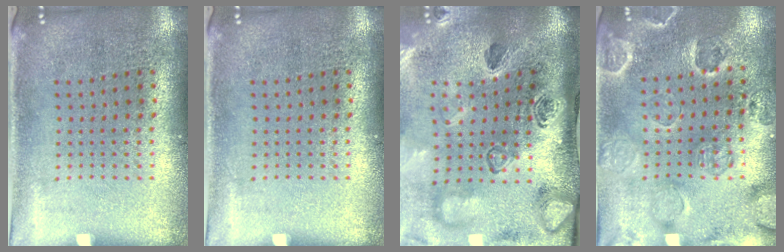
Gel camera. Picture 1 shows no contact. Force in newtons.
{"total": 0.0}
{"total": 4.5, "press": 3.2, "slide": 3.2}
{"total": 2.5, "press": 2.2, "slide": 1.1}